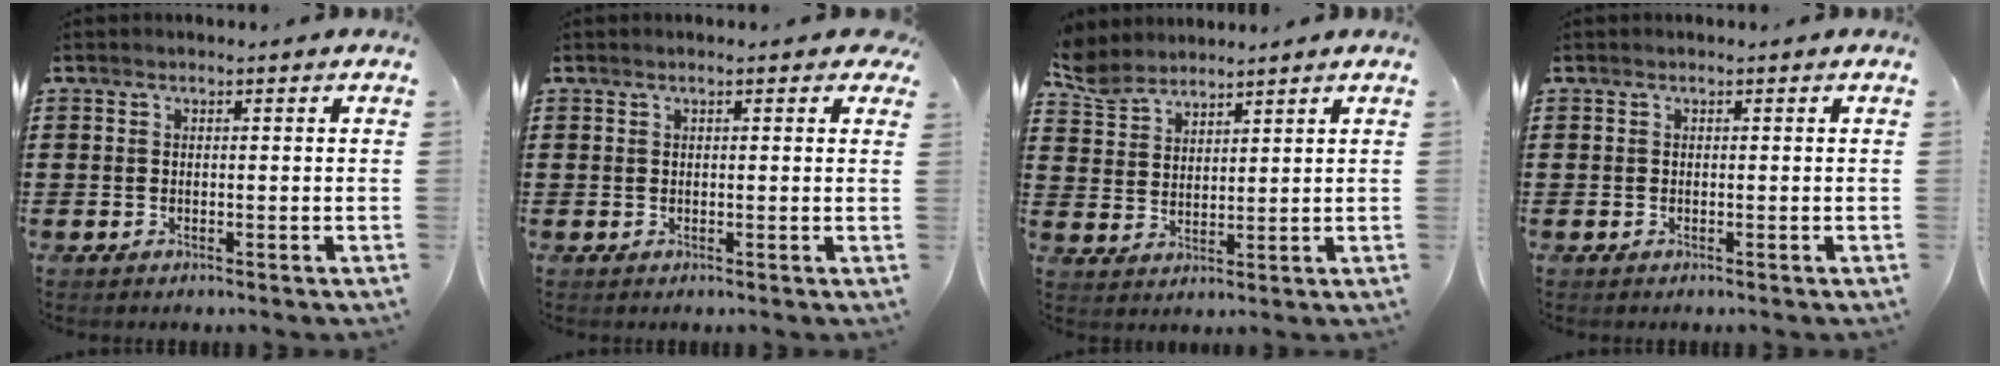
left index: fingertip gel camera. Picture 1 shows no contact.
{"total": 1.1, "force": [0.6, 0.1, 0.9], "torque": [-0.019, 0.002, 0.010]}
{"total": 5.0, "force": [4.6, 1.8, 0.8], "torque": [-0.036, -0.011, 0.087]}
{"total": 0.0}